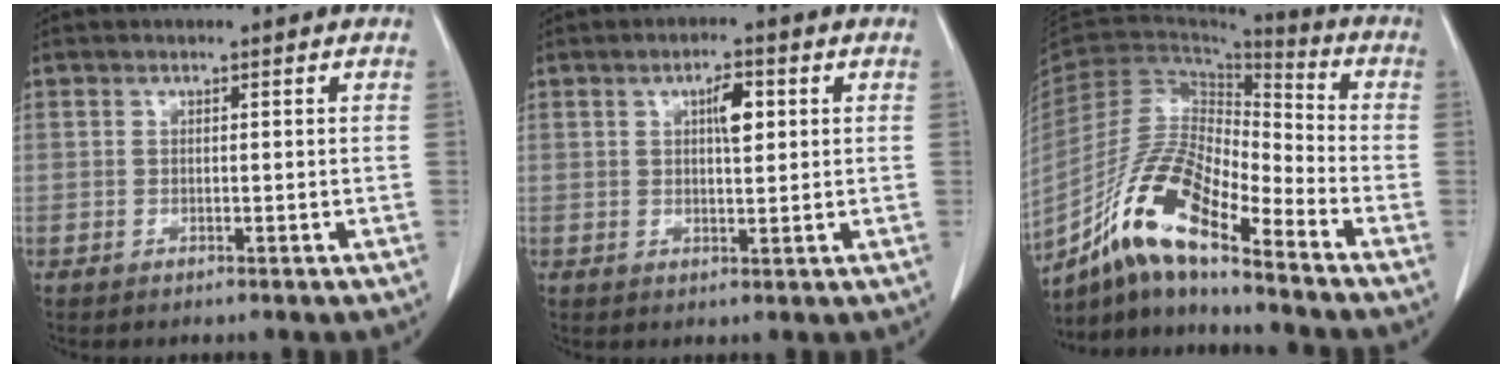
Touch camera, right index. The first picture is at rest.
{"total": 3.8, "force": [1.1, 1.2, 3.4], "torque": [-0.057, 0.005, 0.018]}
{"total": 14.4, "force": [-9.6, 2.6, 10.5], "torque": [-0.208, 0.001, -0.177]}